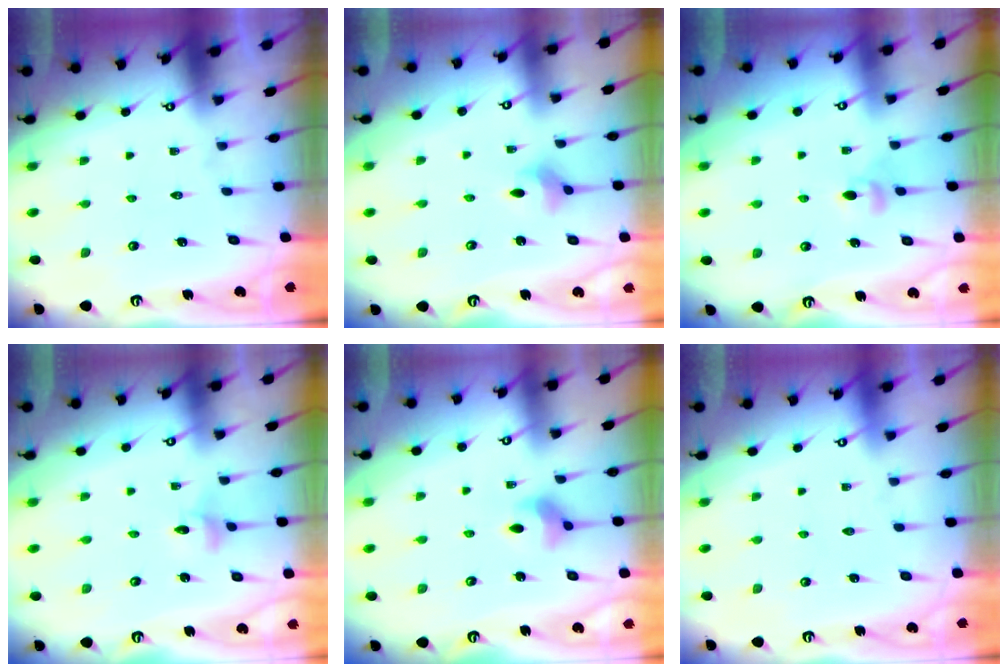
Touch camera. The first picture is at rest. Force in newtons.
{"total": 2.8, "press": 2.8, "slide": 0.2}
{"total": 4.6, "press": 4.5, "slide": 0.4}
{"total": 3.4, "press": 3.4, "slide": 0.3}
{"total": 6.1, "press": 6.0, "slide": 1.1}
{"total": 0.0}